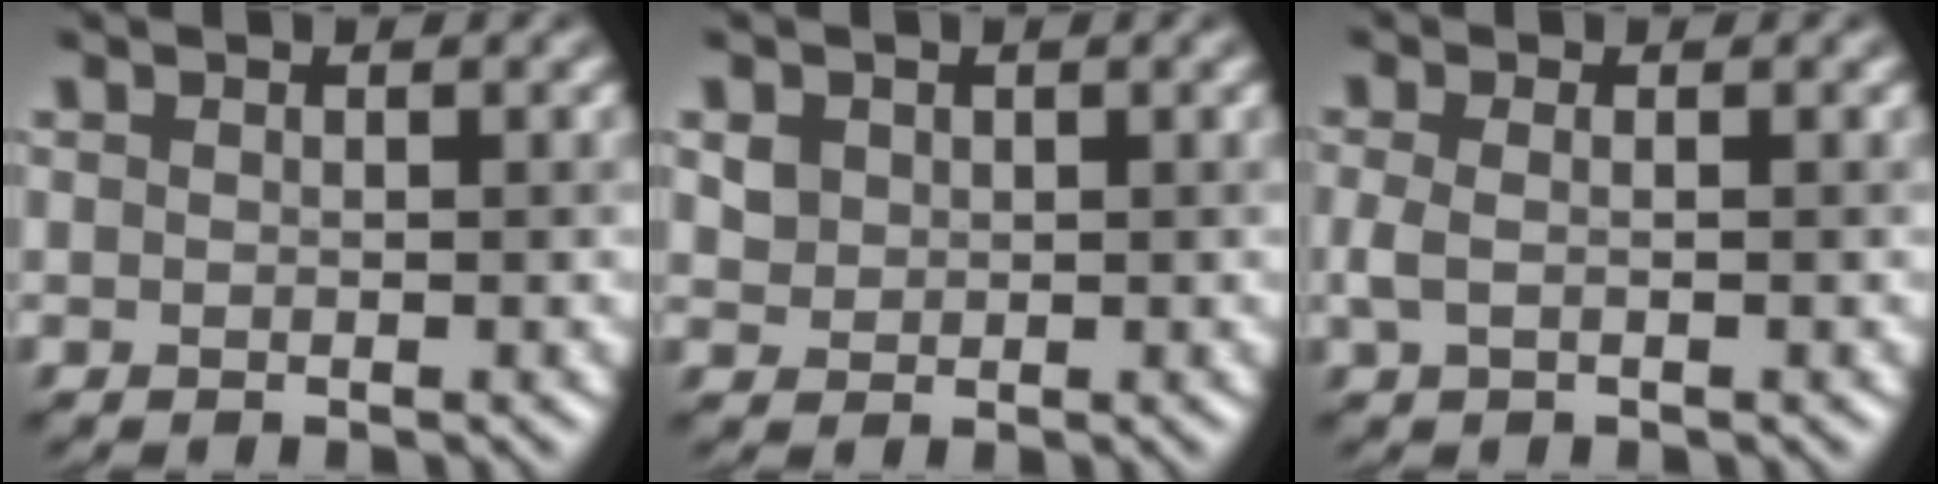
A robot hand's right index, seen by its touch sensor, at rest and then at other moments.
{"total": 1.3, "force": [0.5, 1.2, 0.3], "torque": [-0.006, -0.005, 0.013]}
{"total": 1.3, "force": [-0.2, 0.5, 1.2], "torque": [-0.029, 0.001, -0.006]}